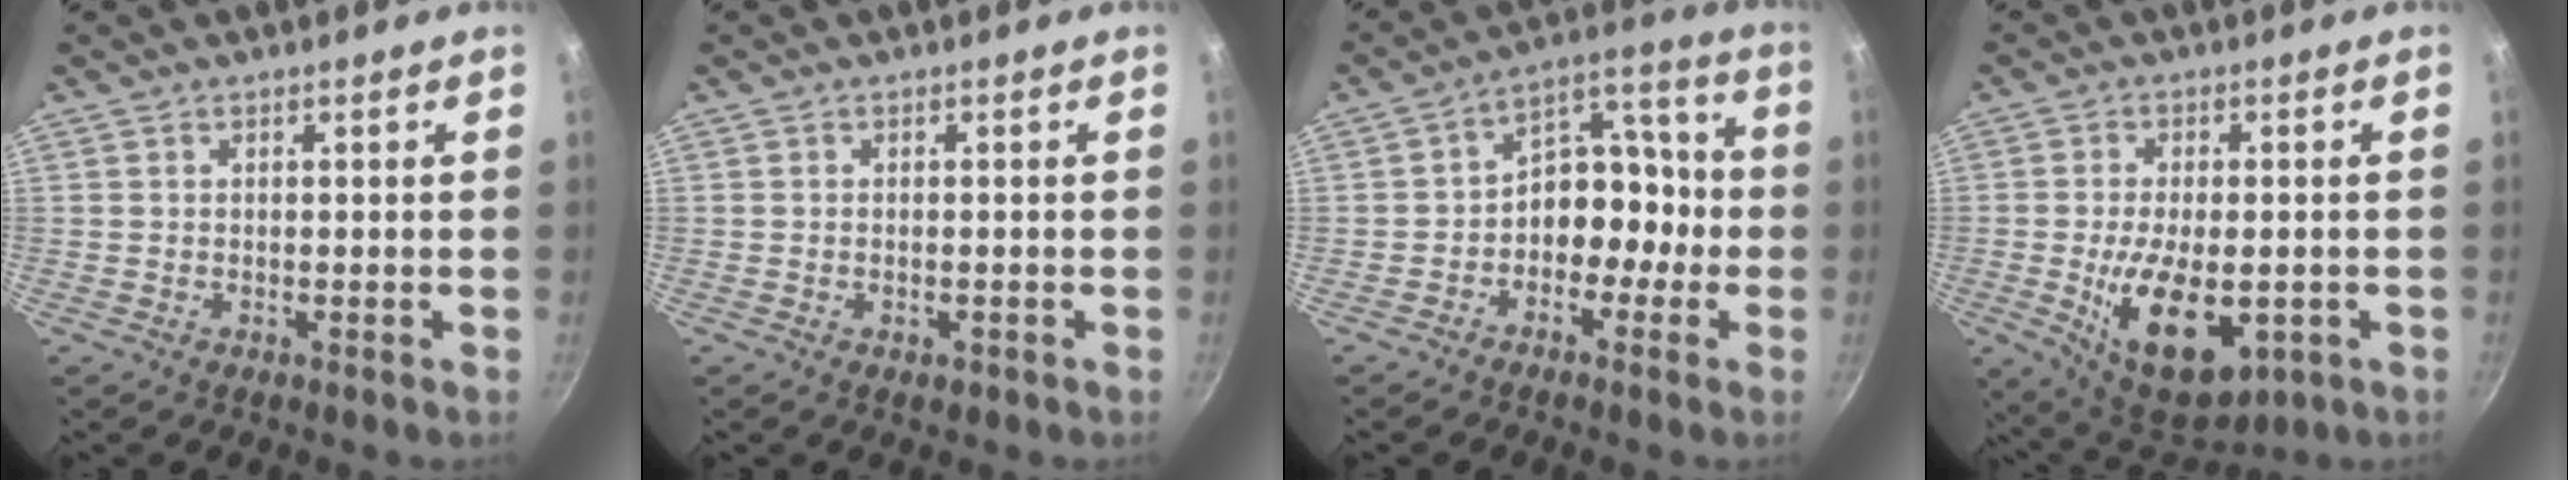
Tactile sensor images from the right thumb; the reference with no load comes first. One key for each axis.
{"total": 0.9, "fx": -0.4, "fy": 0.5, "fz": 0.6, "tx": -0.009, "ty": 0.002, "tz": -0.004}
{"total": 11.2, "fx": -2.3, "fy": 7.9, "fz": 7.7, "tx": -0.069, "ty": 0.050, "tz": -0.051}
{"total": 14.8, "fx": -3.6, "fy": 7.5, "fz": 12.2, "tx": -0.189, "ty": -0.010, "tz": -0.038}